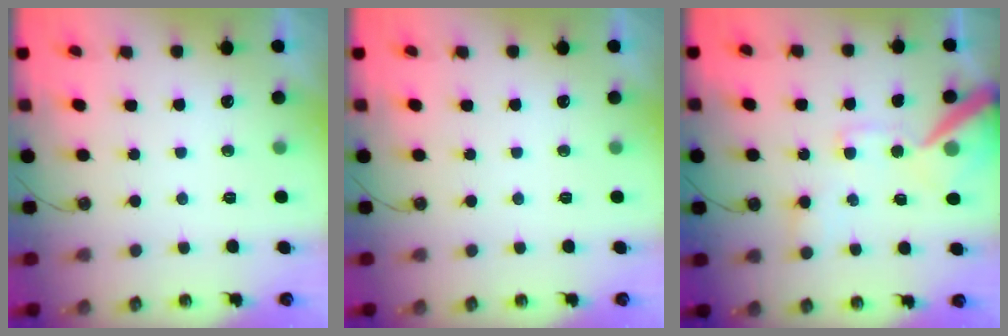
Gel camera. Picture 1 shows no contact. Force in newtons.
{"total": 0.0}
{"total": 15.0, "press": 14.9, "slide": 1.9}